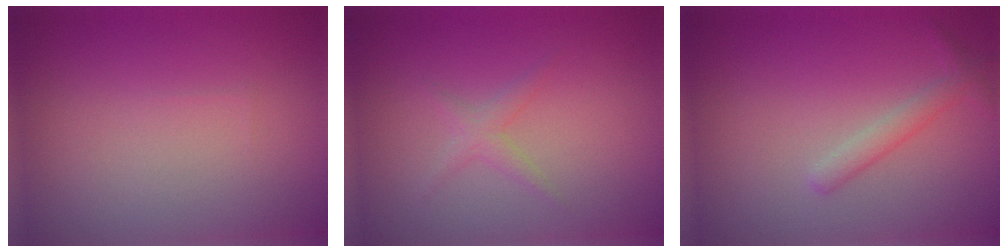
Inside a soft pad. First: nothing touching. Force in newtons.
{"total": 1.3, "press": 1.3, "slide": 0.1}
{"total": 1.7, "press": 1.7, "slide": 0.1}